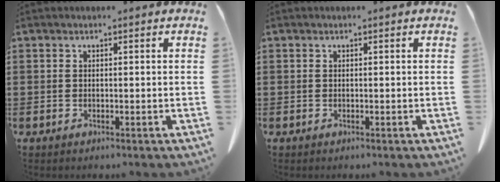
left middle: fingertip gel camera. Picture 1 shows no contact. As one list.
[{"total": 0.0}]